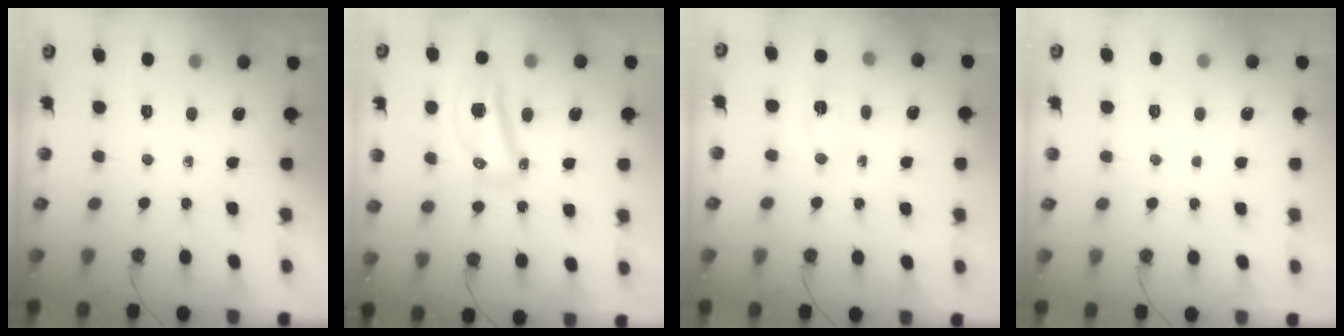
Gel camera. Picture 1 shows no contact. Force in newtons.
{"total": 17.3, "press": 12.3, "slide": 12.1}
{"total": 3.8, "press": 3.7, "slide": 0.5}
{"total": 1.3, "press": 1.3, "slide": 0.1}